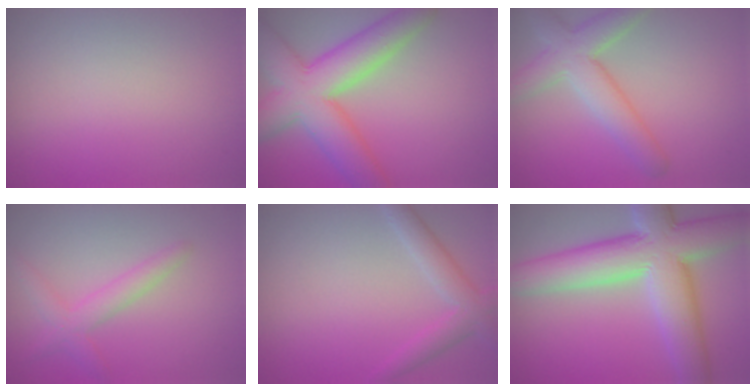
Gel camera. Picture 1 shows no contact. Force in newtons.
{"total": 9.2, "press": 9.2, "slide": 0.2}
{"total": 5.1, "press": 5.1, "slide": 0.2}
{"total": 2.4, "press": 2.4, "slide": 0.2}
{"total": 3.0, "press": 3.0, "slide": 0.1}
{"total": 10.9, "press": 10.9, "slide": 0.8}